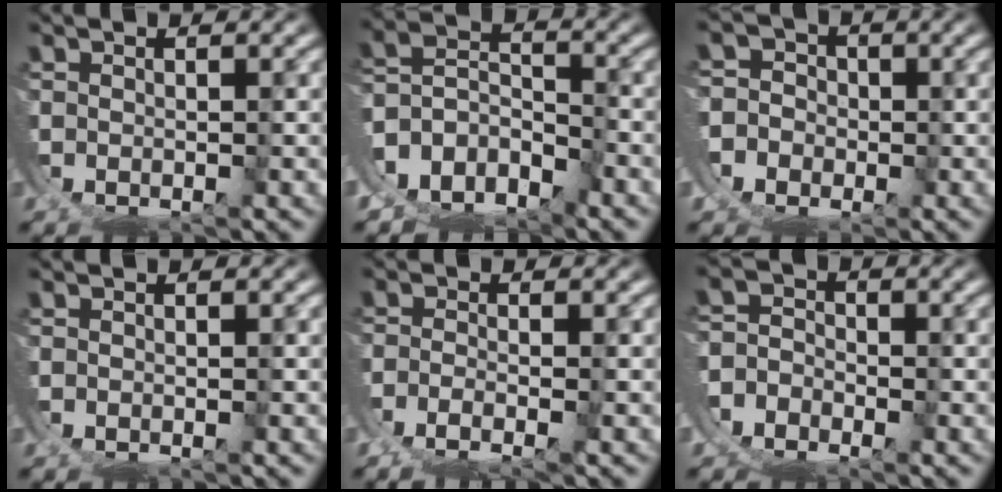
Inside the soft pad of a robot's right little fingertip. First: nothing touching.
{"total": 10.6, "force": [-4.5, 9.4, 1.8], "torque": [-0.086, -0.049, -0.083]}
{"total": 4.1, "force": [-0.3, 4.1, -0.1], "torque": [-0.012, -0.016, -0.011]}
{"total": 0.0}
{"total": 2.0, "force": [-1.1, -1.0, 1.4], "torque": [-0.023, -0.008, -0.012]}
{"total": 5.7, "force": [-2.8, 5.0, 0.1], "torque": [-0.029, -0.024, -0.052]}